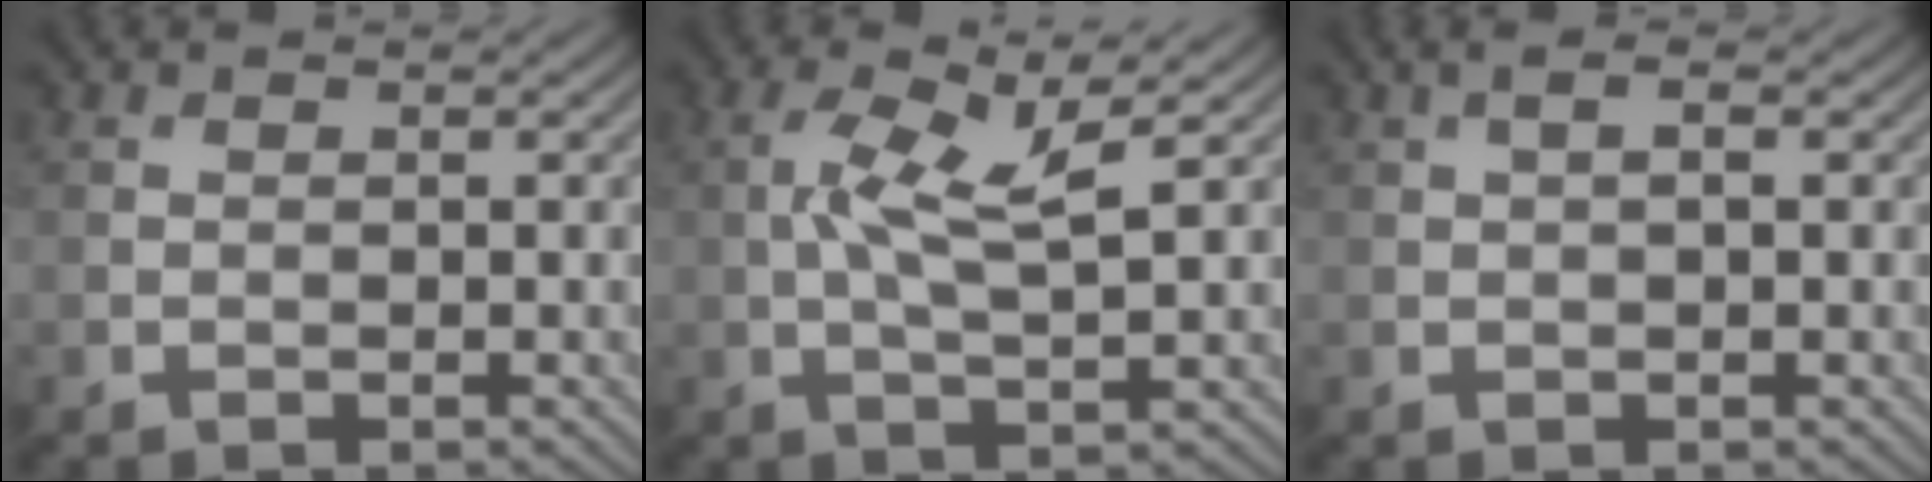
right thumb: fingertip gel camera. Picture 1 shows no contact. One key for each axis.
{"total": 6.5, "fx": 1.3, "fy": 1.7, "fz": 6.2, "tx": -0.128, "ty": 0.008, "tz": 0.021}
{"total": 1.8, "fx": 0.5, "fy": 0.4, "fz": 1.7, "tx": -0.028, "ty": 0.001, "tz": 0.011}